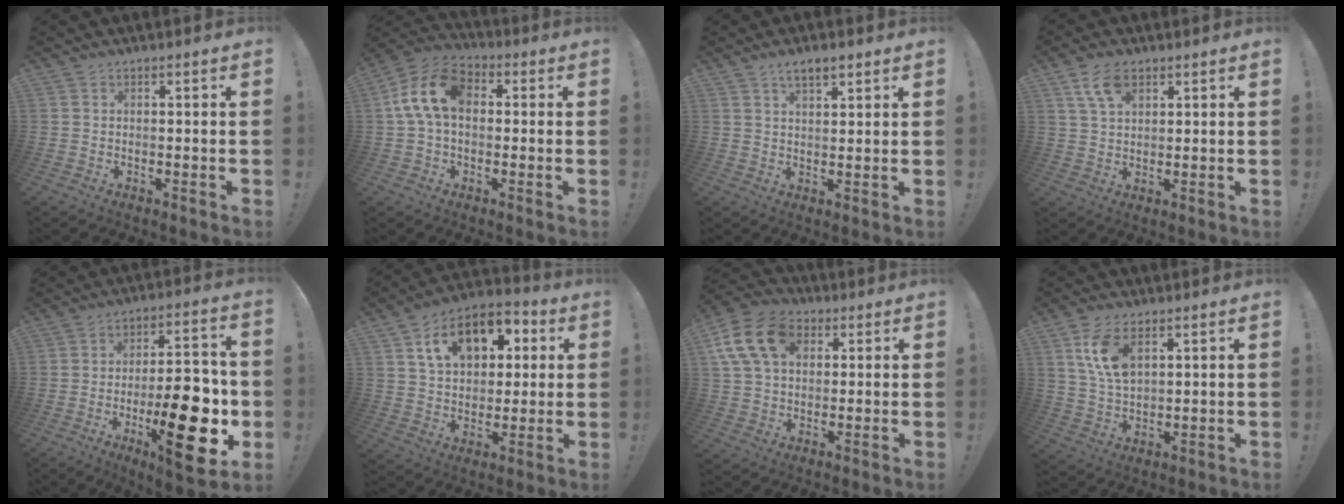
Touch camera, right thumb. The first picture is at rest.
{"total": 13.5, "force": [1.7, 8.9, 10.0], "torque": [-0.200, 0.022, 0.036]}
{"total": 5.3, "force": [3.4, 2.1, 3.4], "torque": [-0.052, -0.012, 0.059]}
{"total": 7.1, "force": [3.6, 4.1, 4.6], "torque": [-0.083, -0.005, 0.070]}
{"total": 22.3, "force": [-6.0, 7.6, 20.1], "torque": [-0.284, 0.021, -0.083]}
{"total": 15.2, "force": [6.3, 10.6, 8.9], "torque": [-0.132, -0.020, 0.114]}
{"total": 15.6, "force": [5.2, 11.3, 9.5], "torque": [-0.169, -0.005, 0.102]}
{"total": 9.9, "force": [4.4, 5.3, 7.0], "torque": [-0.131, -0.013, 0.080]}